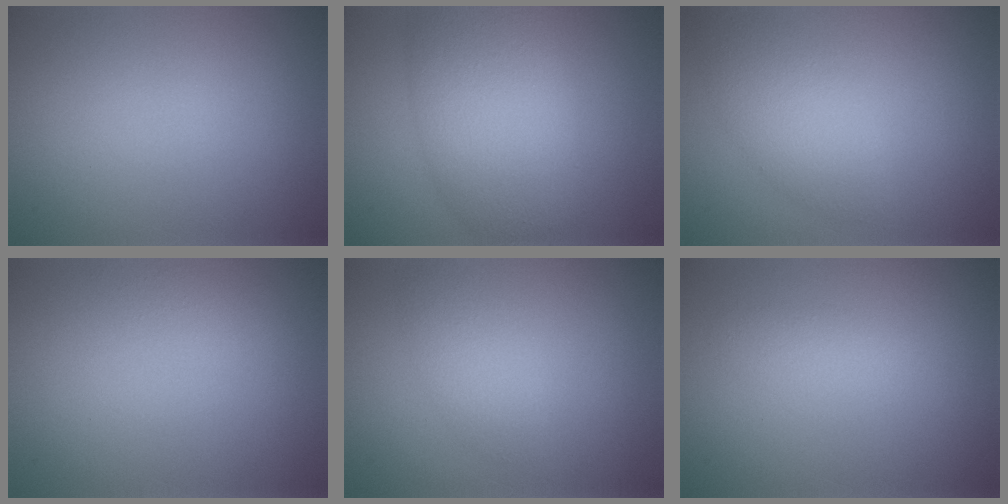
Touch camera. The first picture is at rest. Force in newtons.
{"total": 7.5, "press": 7.5, "slide": 0.4}
{"total": 3.5, "press": 3.5, "slide": 0.1}
{"total": 1.0, "press": 1.0, "slide": 0.0}
{"total": 2.3, "press": 2.3, "slide": 0.2}
{"total": 1.4, "press": 1.4, "slide": 0.1}